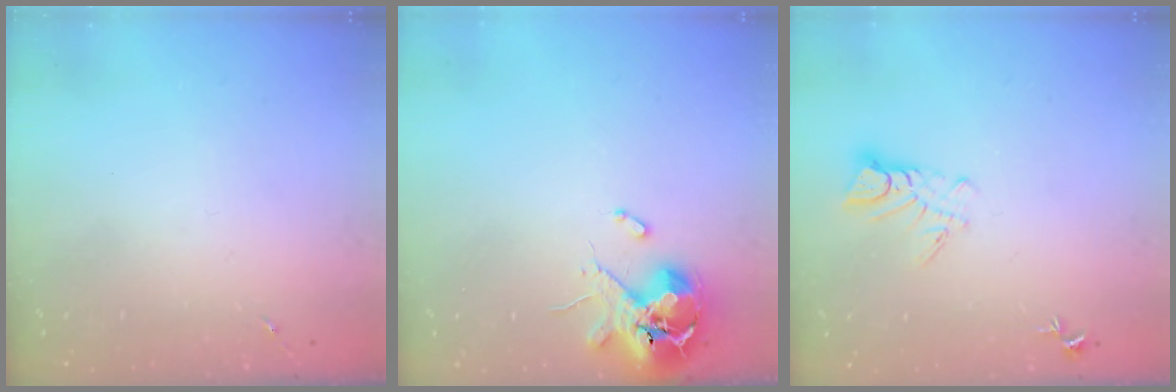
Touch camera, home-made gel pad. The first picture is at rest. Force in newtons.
{"total": 10.7, "press": 10.6, "slide": 1.6}
{"total": 5.9, "press": 5.9, "slide": 0.5}